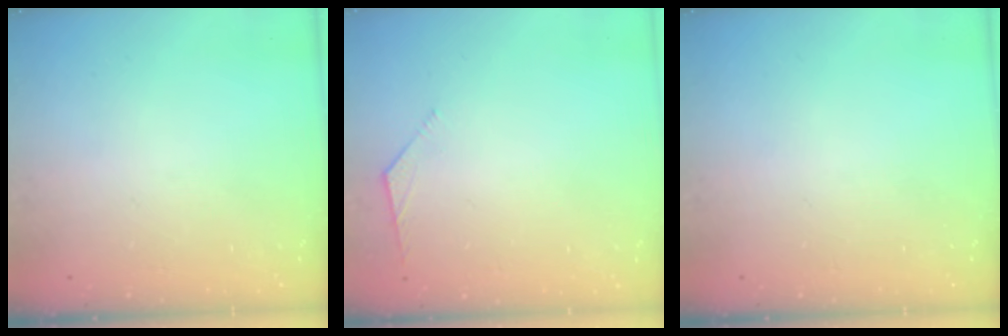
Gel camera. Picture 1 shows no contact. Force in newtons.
{"total": 2.5, "press": 2.4, "slide": 0.7}
{"total": 0.0}